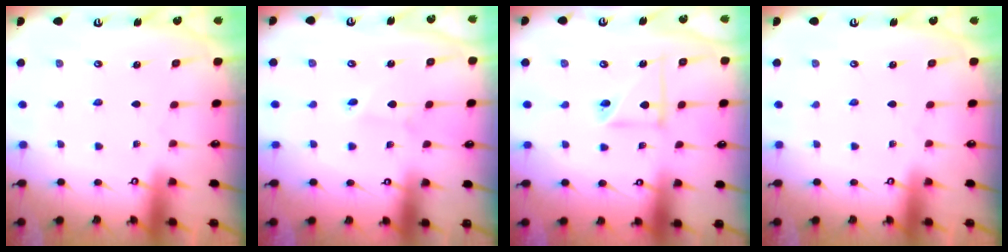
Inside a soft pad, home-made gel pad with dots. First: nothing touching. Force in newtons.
{"total": 1.4, "press": 1.4, "slide": 0.1}
{"total": 7.0, "press": 7.0, "slide": 0.4}
{"total": 0.0}